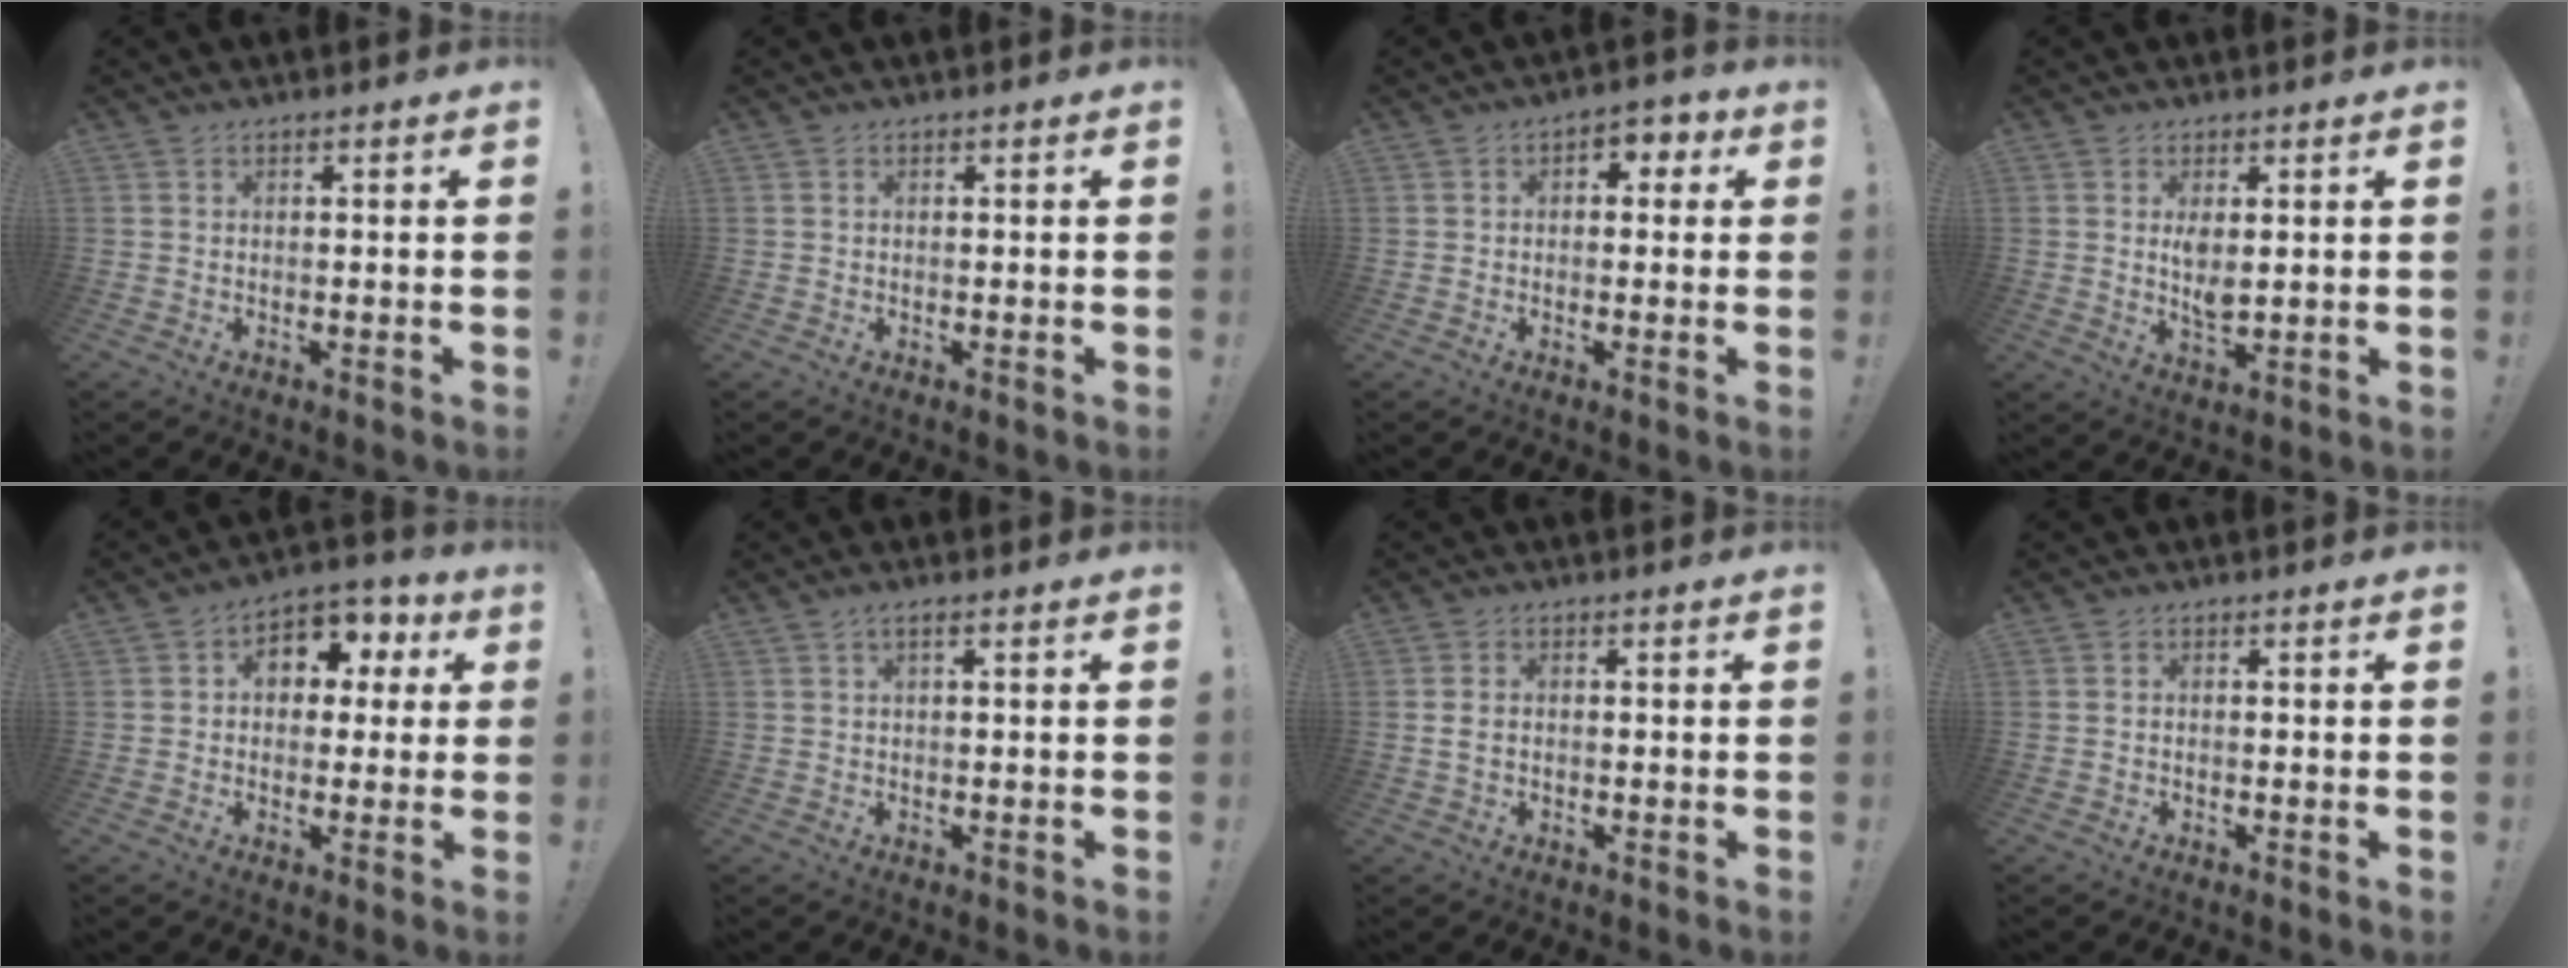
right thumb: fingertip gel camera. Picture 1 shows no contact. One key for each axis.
{"total": 0.0}
{"total": 3.6, "fx": 0.0, "fy": 2.8, "fz": 2.2, "tx": -0.019, "ty": 0.001, "tz": -0.006}
{"total": 4.7, "fx": 1.8, "fy": 1.8, "fz": 4.0, "tx": -0.056, "ty": -0.017, "tz": 0.025}
{"total": 8.4, "fx": 1.8, "fy": 6.8, "fz": 4.6, "tx": -0.047, "ty": -0.008, "tz": 0.034}
{"total": 1.6, "fx": 0.4, "fy": 0.2, "fz": 1.5, "tx": -0.029, "ty": 0.000, "tz": 0.006}
{"total": 2.2, "fx": 0.0, "fy": 1.6, "fz": 1.6, "tx": -0.031, "ty": 0.009, "tz": 0.002}
{"total": 0.0}